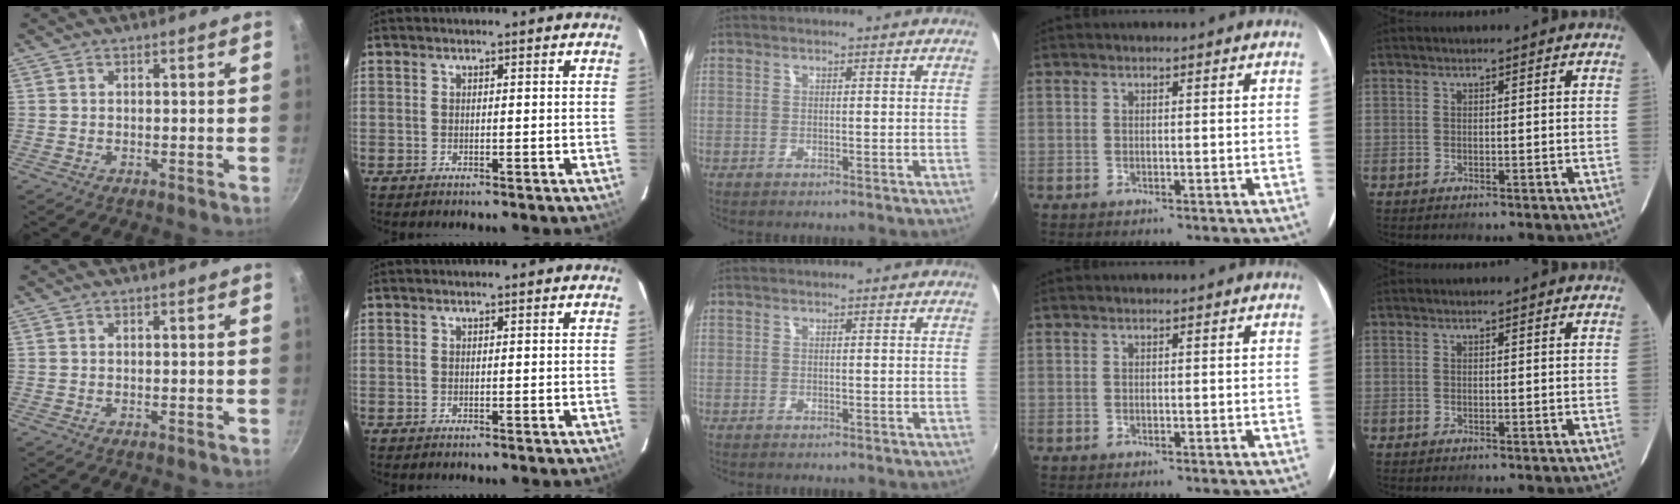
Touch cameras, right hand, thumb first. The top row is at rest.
{}